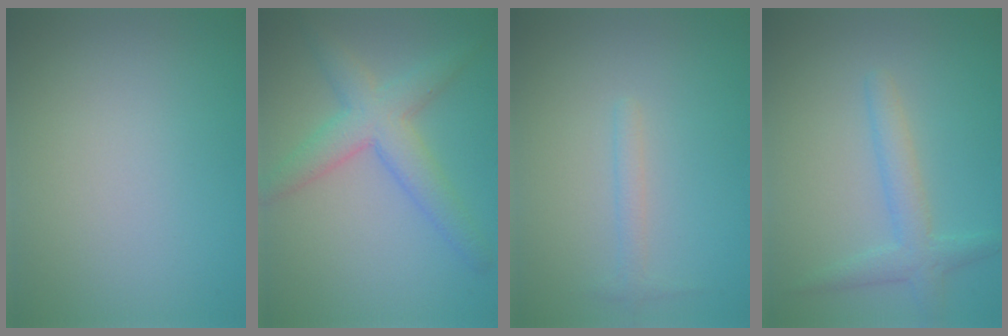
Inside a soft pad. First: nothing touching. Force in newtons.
{"total": 4.7, "press": 4.7, "slide": 0.1}
{"total": 1.1, "press": 1.1, "slide": 0.0}
{"total": 2.8, "press": 2.7, "slide": 0.2}